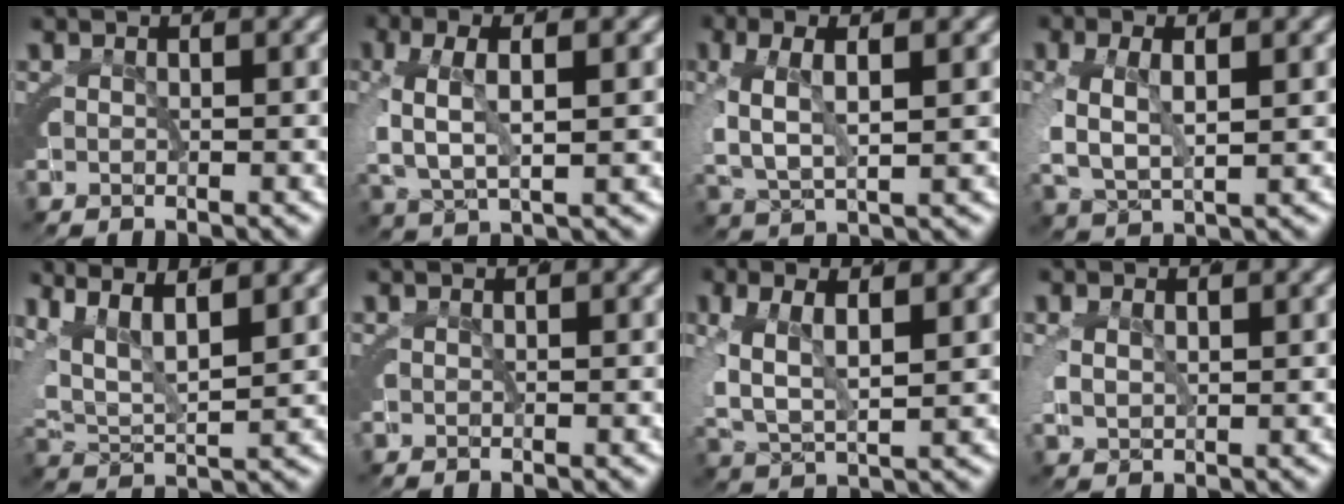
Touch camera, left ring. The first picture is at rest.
{"total": 5.8, "force": [0.1, 3.2, 4.8], "torque": [-0.110, -0.003, 0.007]}
{"total": 5.7, "force": [0.2, 3.3, 4.6], "torque": [-0.107, -0.005, 0.009]}
{"total": 5.1, "force": [0.1, 3.3, 3.9], "torque": [-0.096, -0.009, 0.010]}
{"total": 9.3, "force": [2.4, 7.0, 5.6], "torque": [-0.136, -0.011, 0.032]}
{"total": 0.0}
{"total": 6.1, "force": [0.4, 3.9, 4.7], "torque": [-0.110, -0.012, 0.015]}
{"total": 2.2, "force": [0.6, 1.6, 1.4], "torque": [-0.042, -0.009, 0.018]}